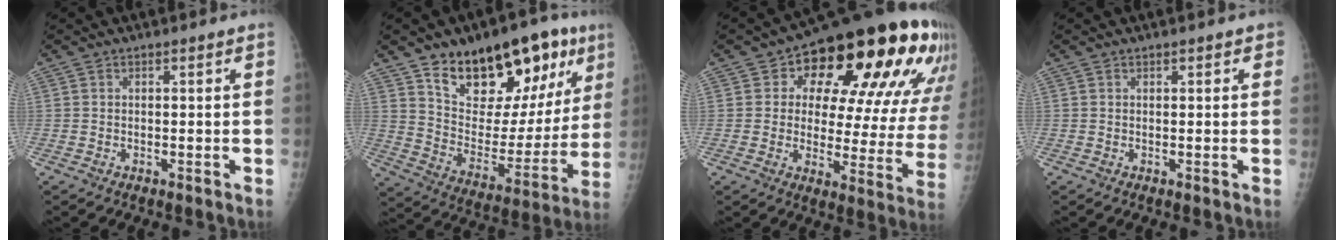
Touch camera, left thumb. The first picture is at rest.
{"total": 24.4, "force": [14.1, 12.3, 15.7], "torque": [-0.184, -0.044, 0.229]}
{"total": 27.2, "force": [11.6, 13.1, 20.8], "torque": [-0.231, 0.007, 0.161]}
{"total": 1.0, "force": [0.6, 0.5, 0.7], "torque": [-0.002, 0.001, 0.003]}